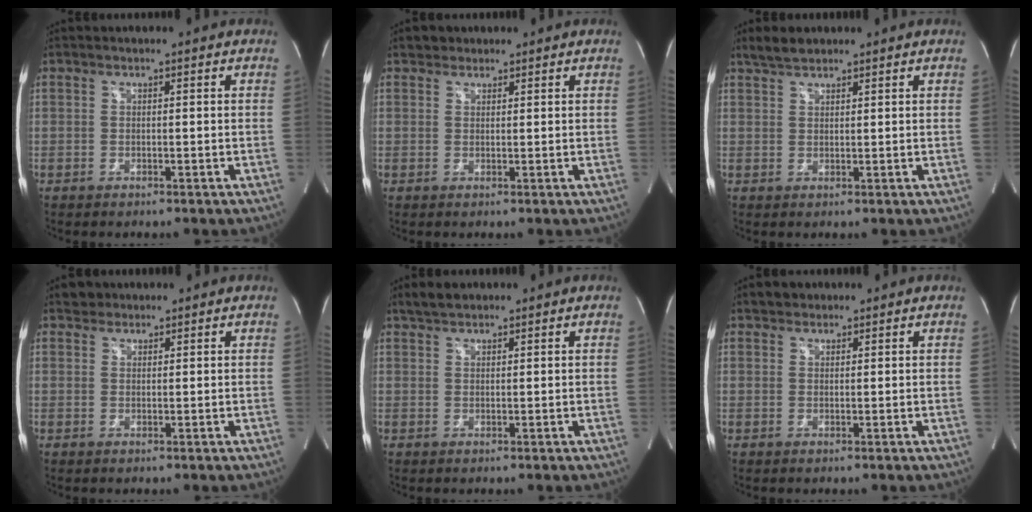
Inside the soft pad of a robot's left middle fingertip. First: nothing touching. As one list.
[{"total": 1.7, "force": [1.2, 1.1, 0.0], "torque": [0.004, 0.010, 0.015]}, {"total": 2.9, "force": [2.5, 1.0, 1.1], "torque": [-0.028, 0.013, 0.049]}, {"total": 1.8, "force": [1.4, 1.2, -0.1], "torque": [0.004, 0.010, 0.019]}, {"total": 2.6, "force": [2.2, 1.0, 1.0], "torque": [-0.023, 0.014, 0.040]}, {"total": 1.8, "force": [1.3, 1.2, 0.1], "torque": [-0.001, 0.012, 0.019]}]